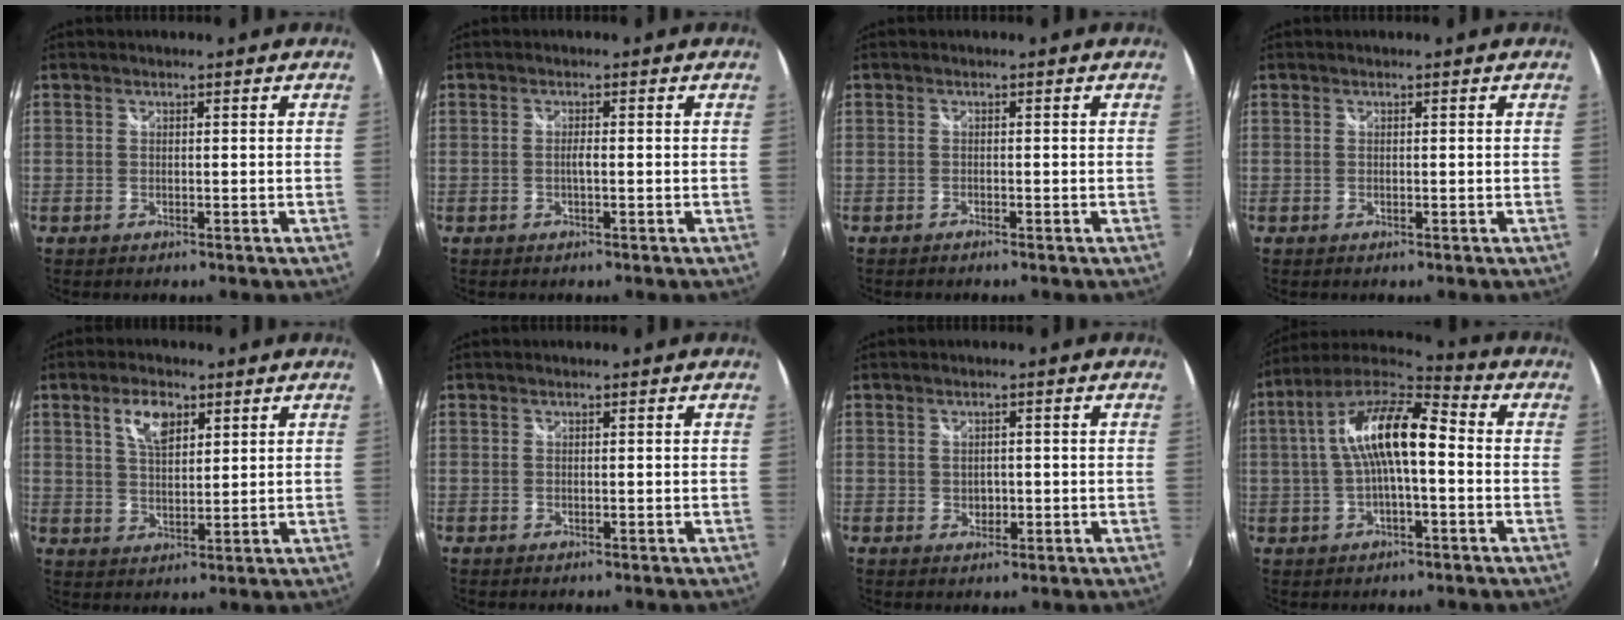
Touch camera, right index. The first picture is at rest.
{"total": 1.1, "force": [-0.3, 0.0, 1.1], "torque": [-0.020, 0.001, -0.006]}
{"total": 0.6, "force": [-0.6, 0.1, 0.0], "torque": [-0.003, -0.003, -0.014]}
{"total": 0.0}
{"total": 6.2, "force": [3.1, 3.0, 4.4], "torque": [-0.078, 0.008, 0.058]}
{"total": 0.0}
{"total": 2.1, "force": [-0.2, 1.8, 1.2], "torque": [-0.016, 0.002, -0.001]}
{"total": 13.6, "force": [0.1, 4.3, 12.9], "torque": [-0.241, 0.023, -0.004]}